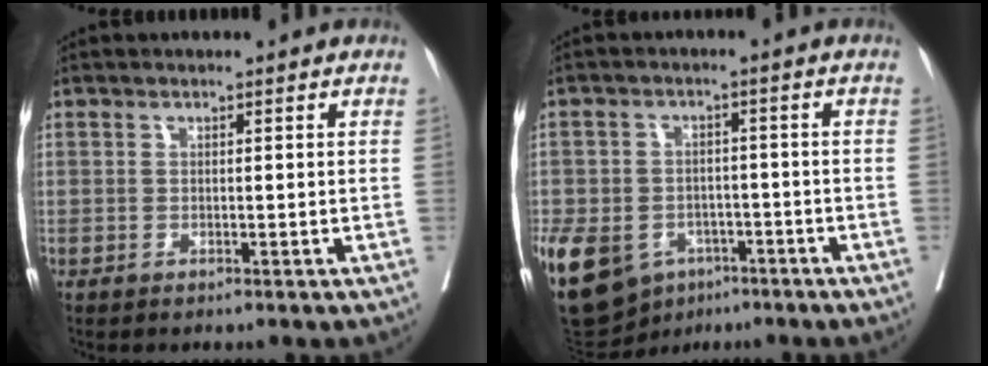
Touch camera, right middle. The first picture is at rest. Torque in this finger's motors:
{"motor_torque": [1.00, -0.55, 0.91, 0.21]}